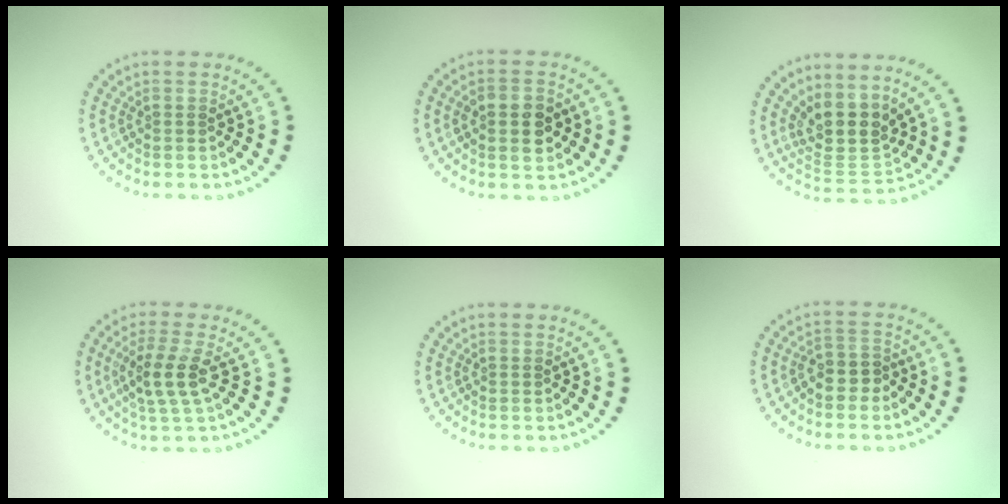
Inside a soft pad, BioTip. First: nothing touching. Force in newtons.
{"total": 3.0, "press": 3.0, "slide": 0.2}
{"total": 4.1, "press": 3.3, "slide": 2.5}
{"total": 3.5, "press": 3.1, "slide": 1.7}
{"total": 0.0}
{"total": 1.7, "press": 1.5, "slide": 0.8}